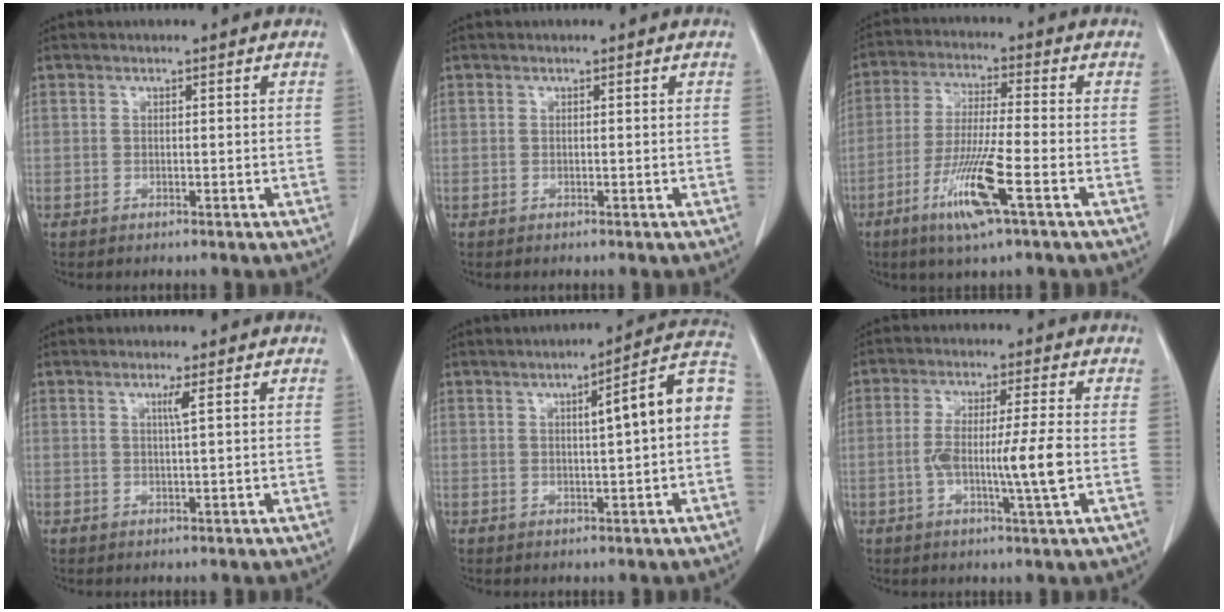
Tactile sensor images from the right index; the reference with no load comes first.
{"total": 0.0}
{"total": 10.8, "force": [-4.9, 0.2, 9.6], "torque": [-0.191, -0.020, -0.096]}
{"total": 1.5, "force": [0.6, -0.5, 1.3], "torque": [-0.027, -0.002, 0.012]}
{"total": 9.9, "force": [0.9, 0.6, 9.8], "torque": [-0.125, 0.028, 0.005]}
{"total": 8.3, "force": [-1.4, -0.3, 8.2], "torque": [-0.150, -0.004, -0.027]}